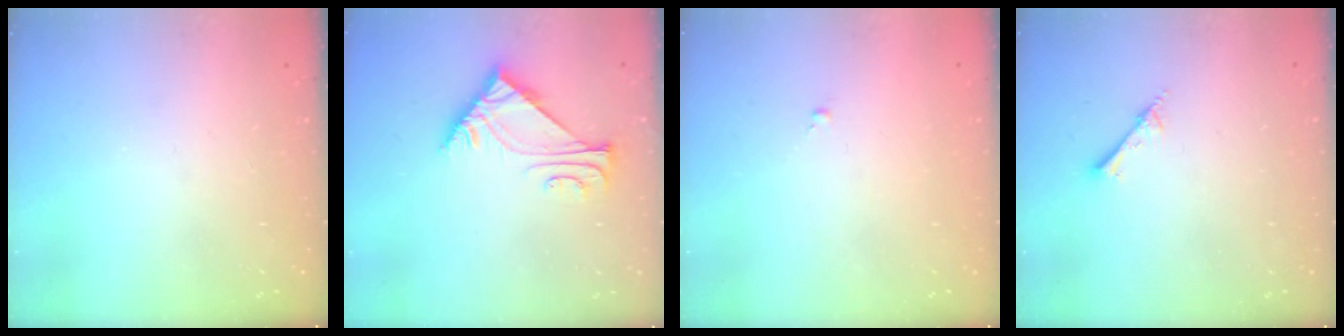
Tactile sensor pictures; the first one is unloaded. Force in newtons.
{"total": 5.4, "press": 5.3, "slide": 1.0}
{"total": 0.0}
{"total": 2.2, "press": 2.2, "slide": 0.3}